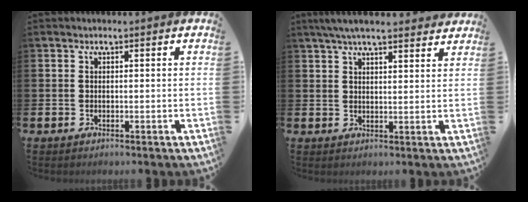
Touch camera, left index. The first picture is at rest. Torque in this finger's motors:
{"motor_torque": [0.89, -0.91, 0.03, 0.04]}